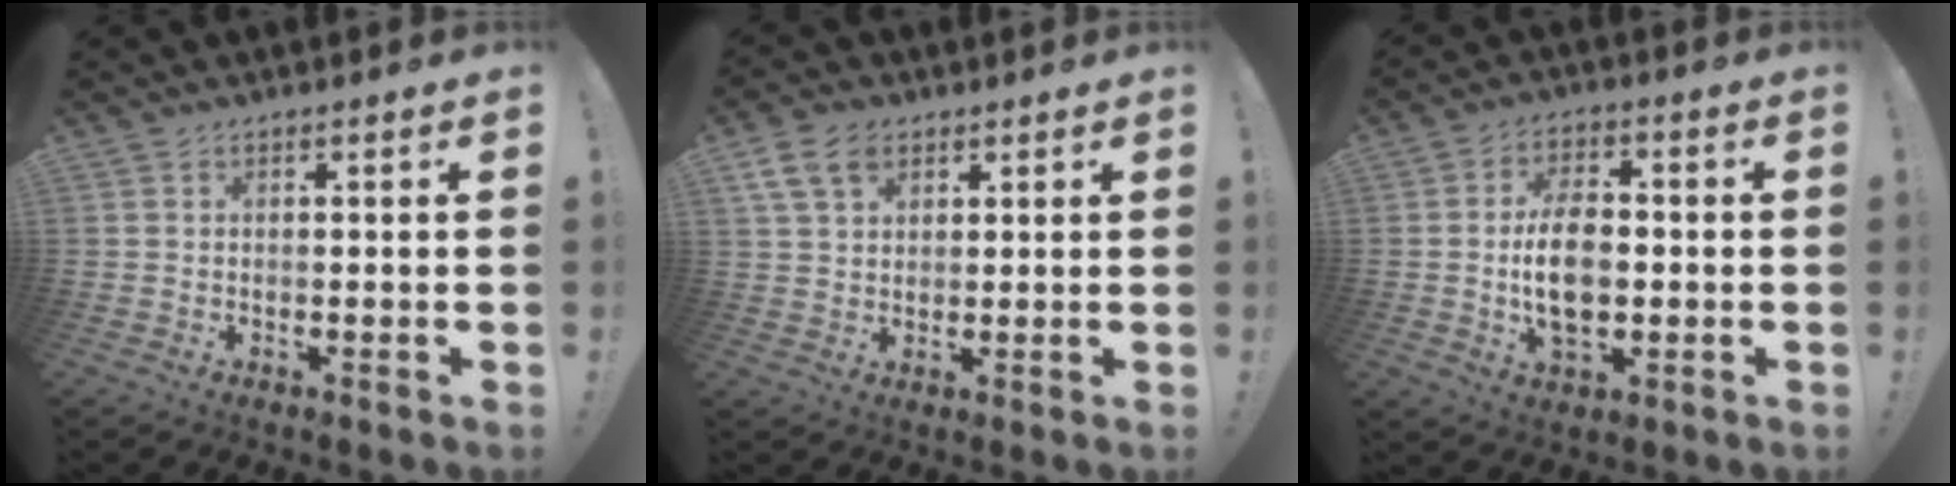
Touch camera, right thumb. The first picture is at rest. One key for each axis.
{"total": 8.5, "fx": 4.3, "fy": 5.7, "fz": 4.7, "tx": -0.079, "ty": -0.005, "tz": 0.085}
{"total": 12.3, "fx": -1.1, "fy": 7.6, "fz": 9.6, "tx": -0.176, "ty": -0.001, "tz": -0.023}